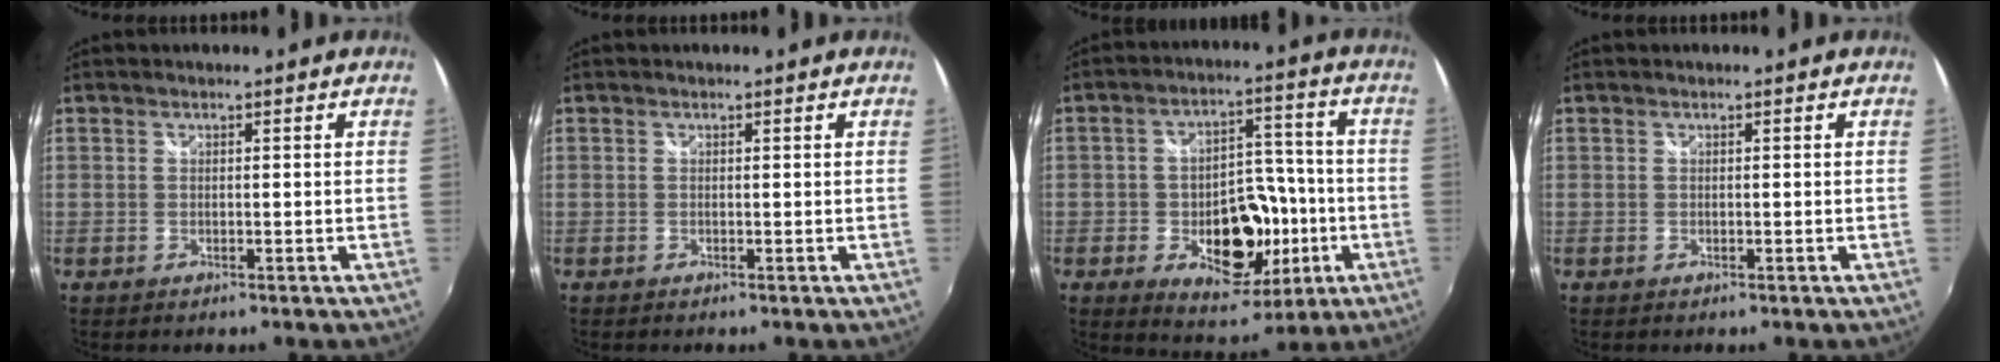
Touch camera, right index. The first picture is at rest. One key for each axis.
{"total": 0.0}
{"total": 15.4, "fx": -4.6, "fy": 9.6, "fz": 11.2, "tx": -0.185, "ty": 0.012, "tz": -0.052}
{"total": 0.0}